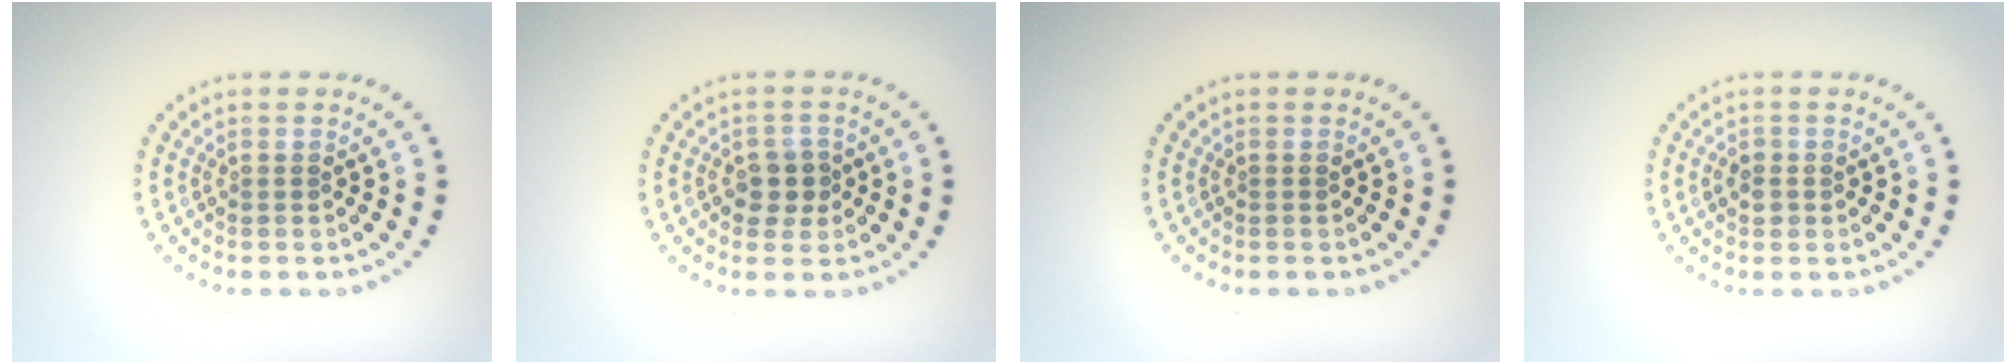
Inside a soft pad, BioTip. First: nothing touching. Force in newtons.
{"total": 2.4, "press": 2.2, "slide": 0.8}
{"total": 0.0}
{"total": 1.2, "press": 1.1, "slide": 0.3}